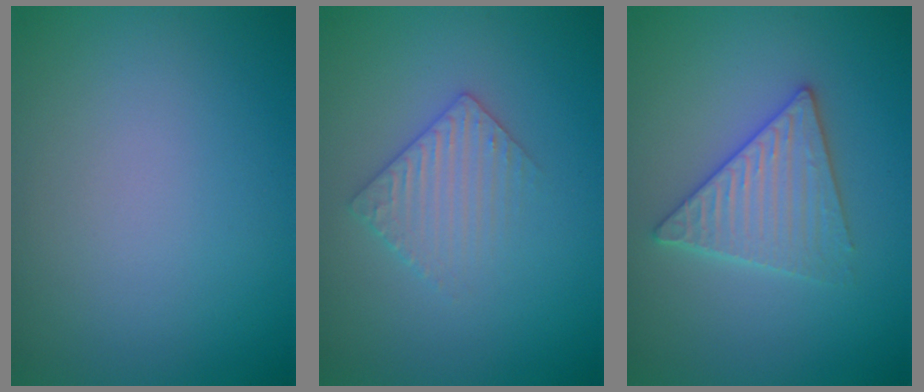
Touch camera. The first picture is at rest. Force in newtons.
{"total": 2.5, "press": 2.4, "slide": 0.5}
{"total": 4.0, "press": 4.0, "slide": 0.5}